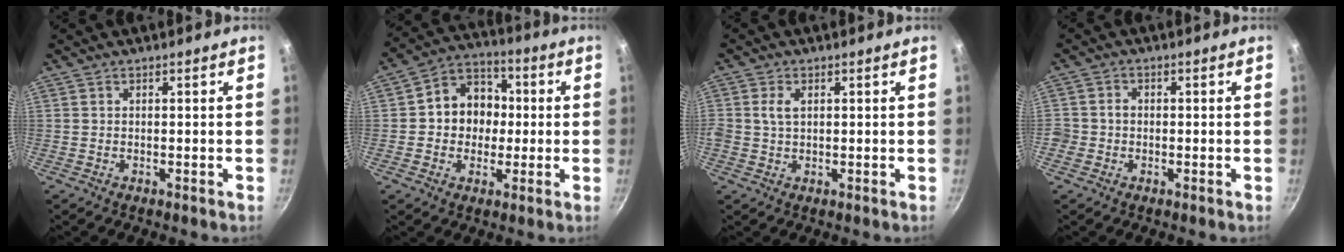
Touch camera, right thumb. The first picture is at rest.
{"total": 11.2, "force": [0.2, 9.6, 5.8], "torque": [-0.042, 0.023, -0.014]}
{"total": 2.9, "force": [0.7, 2.0, 2.1], "torque": [-0.036, 0.004, 0.012]}
{"total": 2.8, "force": [-0.7, 2.5, 1.0], "torque": [-0.007, 0.012, -0.017]}